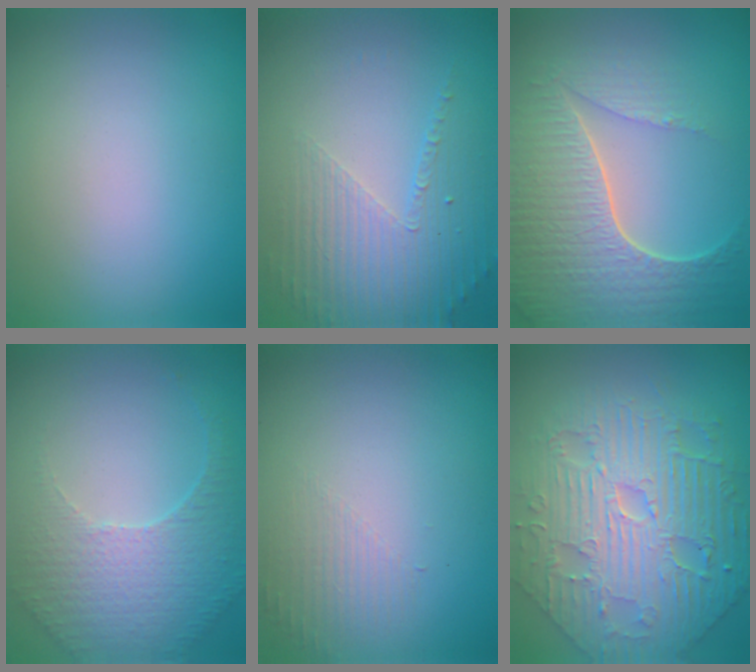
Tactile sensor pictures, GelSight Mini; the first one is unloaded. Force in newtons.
{"total": 5.2, "press": 3.1, "slide": 4.1}
{"total": 7.5, "press": 5.6, "slide": 5.0}
{"total": 5.2, "press": 3.6, "slide": 3.7}
{"total": 1.4, "press": 0.2, "slide": 1.4}
{"total": 8.9, "press": 6.8, "slide": 5.7}